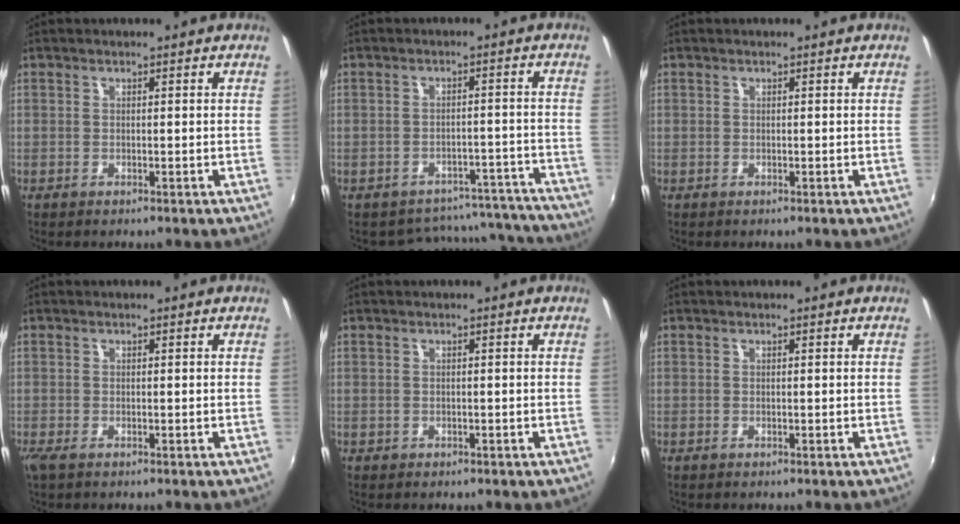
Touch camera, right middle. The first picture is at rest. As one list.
[{"total": 14.2, "force": [-13.1, 5.1, 1.7], "torque": [-0.029, 0.043, -0.149]}, {"total": 0.0}, {"total": 1.5, "force": [-0.9, 0.4, 1.2], "torque": [-0.025, -0.006, -0.018]}, {"total": 0.8, "force": [-0.4, 0.6, 0.2], "torque": [-0.003, -0.001, -0.002]}, {"total": 0.0}]